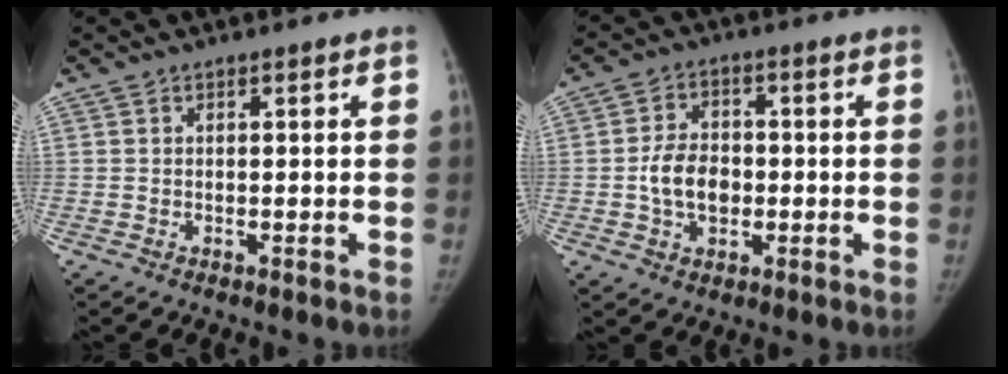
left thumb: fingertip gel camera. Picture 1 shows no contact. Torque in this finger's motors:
{"motor_torque": [-0.37, 0.45, 0.61, -0.54, 0.02]}